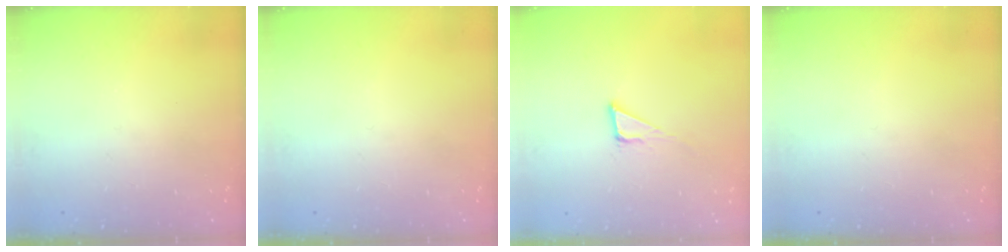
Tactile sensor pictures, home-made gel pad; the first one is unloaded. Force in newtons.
{"total": 0.0}
{"total": 3.9, "press": 3.9, "slide": 0.2}
{"total": 0.0}